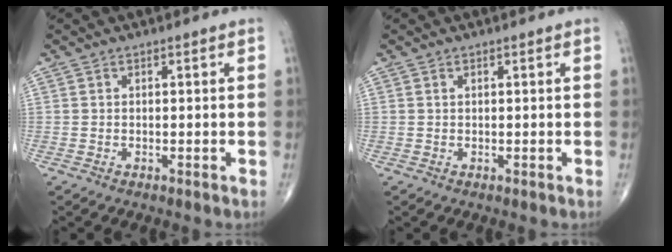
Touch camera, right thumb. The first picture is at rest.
{"total": 0.0}